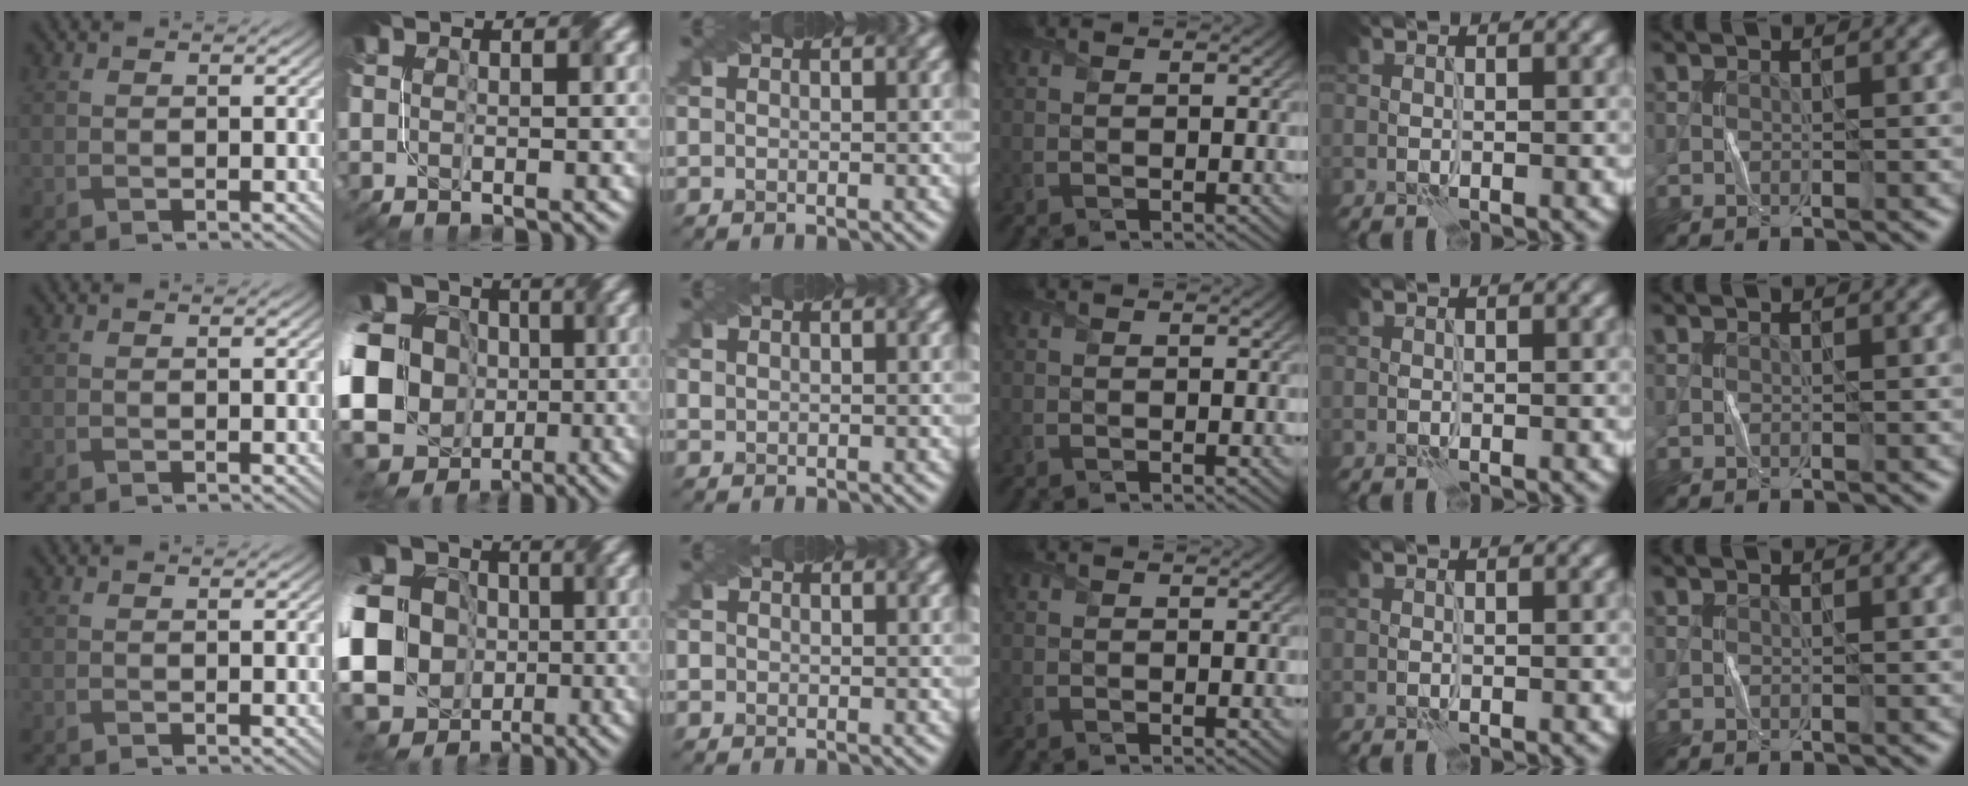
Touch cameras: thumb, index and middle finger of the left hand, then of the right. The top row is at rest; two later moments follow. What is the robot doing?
{"motion": "fold", "object": "paper"}